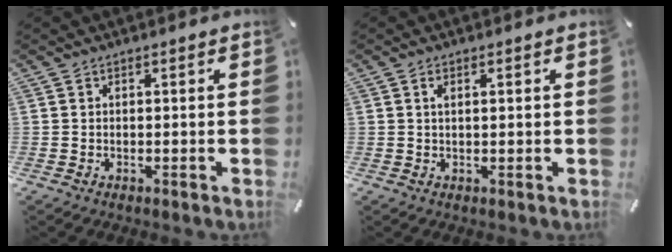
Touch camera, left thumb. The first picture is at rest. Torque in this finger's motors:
{"motor_torque": [-0.14, -0.41, 0.06, 0.08, -0.01]}